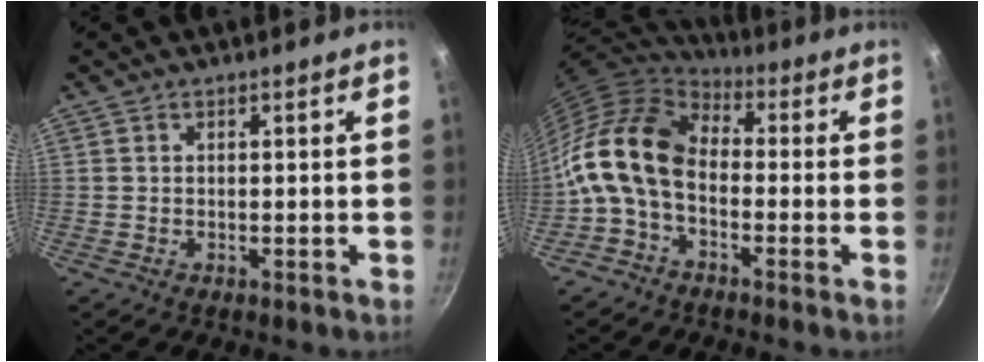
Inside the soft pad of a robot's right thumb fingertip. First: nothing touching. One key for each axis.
{"total": 14.1, "fx": -2.0, "fy": 9.1, "fz": 10.5, "tx": -0.185, "ty": 0.033, "tz": -0.060}